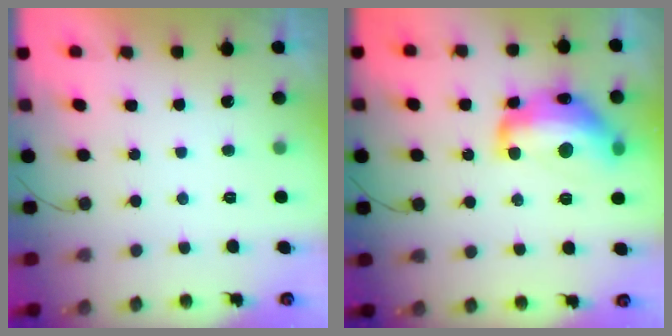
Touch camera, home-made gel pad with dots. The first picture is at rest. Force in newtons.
{"total": 17.0, "press": 16.9, "slide": 1.4}